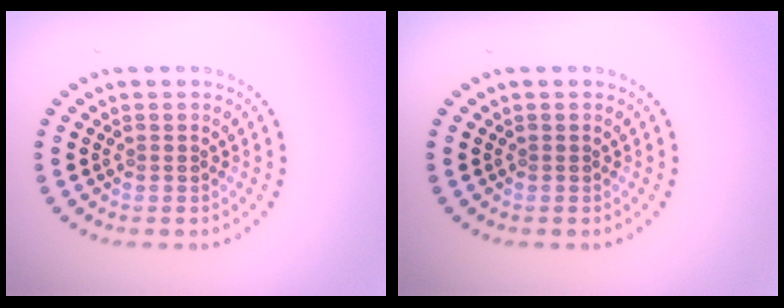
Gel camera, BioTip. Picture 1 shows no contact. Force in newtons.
{"total": 0.0}